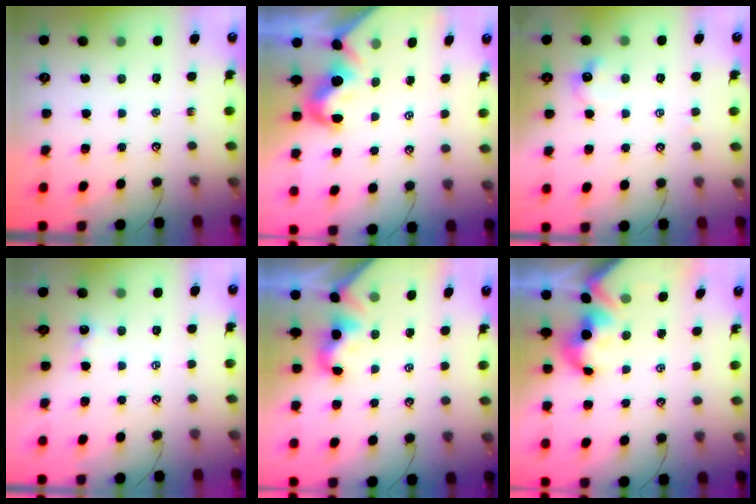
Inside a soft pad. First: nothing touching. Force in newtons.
{"total": 1.8, "press": 1.8, "slide": 0.6}
{"total": 2.4, "press": 2.4, "slide": 0.4}
{"total": 2.0, "press": 2.0, "slide": 0.2}
{"total": 2.0, "press": 1.9, "slide": 0.5}
{"total": 1.5, "press": 1.5, "slide": 0.1}